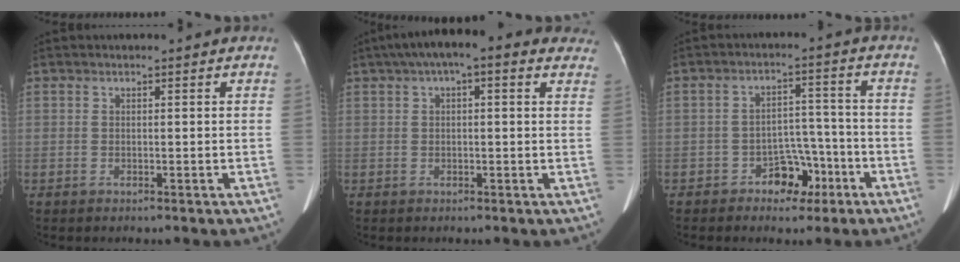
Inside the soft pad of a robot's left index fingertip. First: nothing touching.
{"total": 11.1, "force": [7.0, 3.4, 7.8], "torque": [-0.108, 0.049, 0.085]}
{"total": 5.7, "force": [-3.4, 3.6, 2.9], "torque": [-0.038, 0.023, -0.052]}